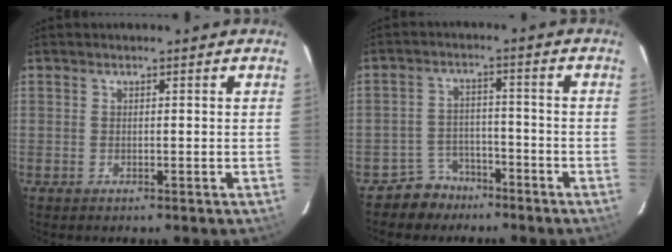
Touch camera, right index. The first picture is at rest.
{"total": 5.9, "force": [-4.5, 3.8, 0.2], "torque": [-0.017, 0.024, -0.072]}